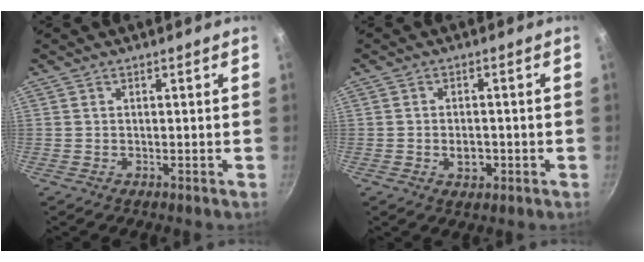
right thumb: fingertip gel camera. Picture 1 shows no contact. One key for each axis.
{"total": 3.8, "fx": -1.0, "fy": 2.6, "fz": 2.6, "tx": -0.029, "ty": 0.007, "tz": -0.015}